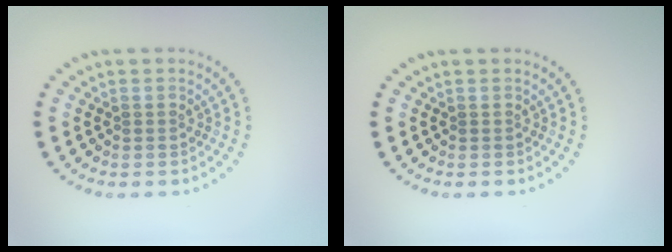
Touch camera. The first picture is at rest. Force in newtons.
{"total": 0.0}